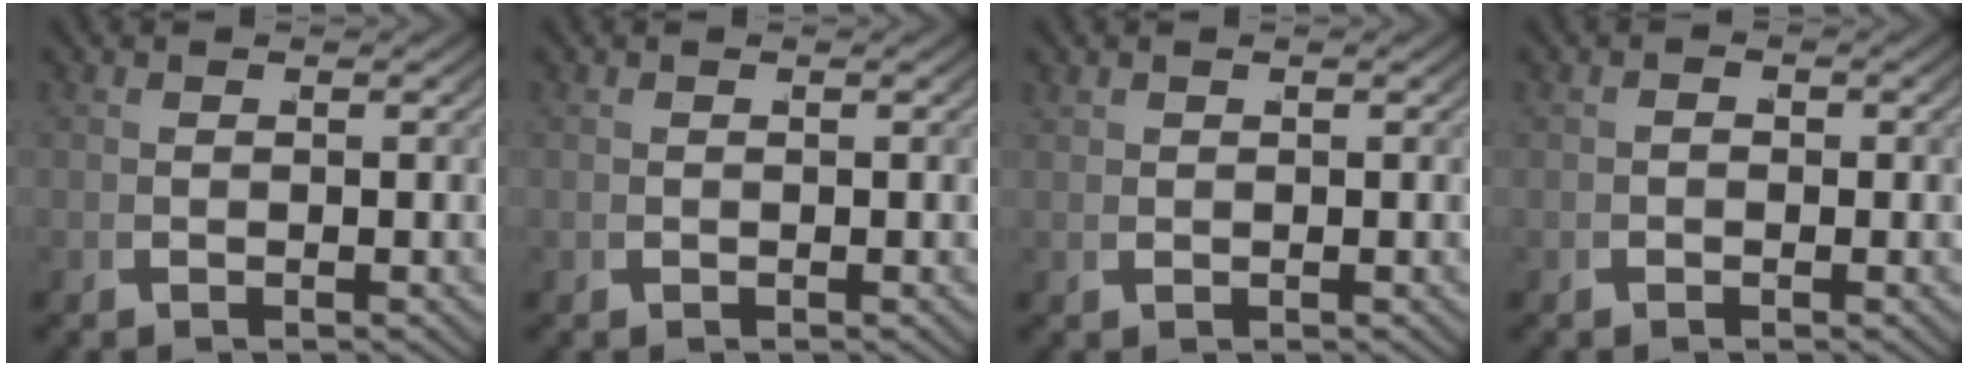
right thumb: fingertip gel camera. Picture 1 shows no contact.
{"total": 0.0}
{"total": 0.7, "force": [0.6, 0.3, 0.1], "torque": [0.001, -0.001, 0.016]}
{"total": 0.6, "force": [-0.2, 0.6, 0.2], "torque": [-0.003, 0.002, -0.006]}